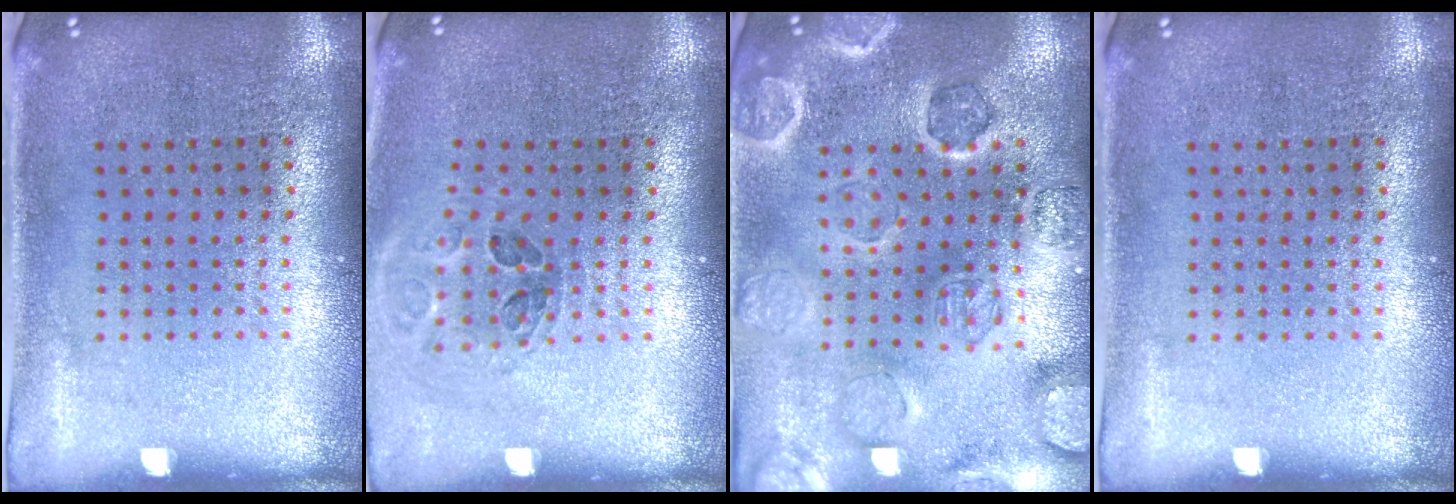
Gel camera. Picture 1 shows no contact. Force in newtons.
{"total": 1.0, "press": 1.0, "slide": 0.1}
{"total": 2.5, "press": 2.5, "slide": 0.4}
{"total": 0.0}